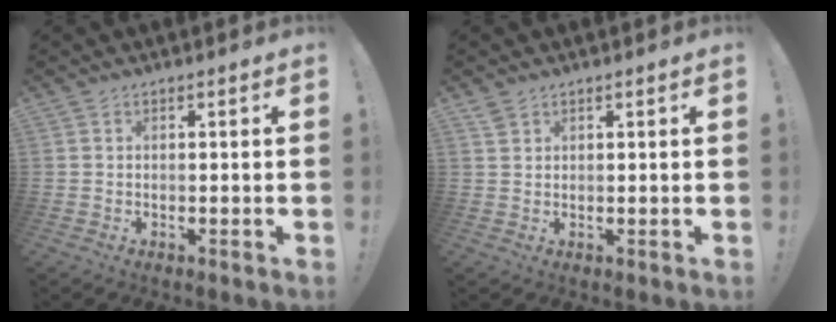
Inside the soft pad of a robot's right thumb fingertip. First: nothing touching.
{"total": 2.3, "force": [1.8, 1.1, 1.0], "torque": [-0.016, -0.007, 0.033]}